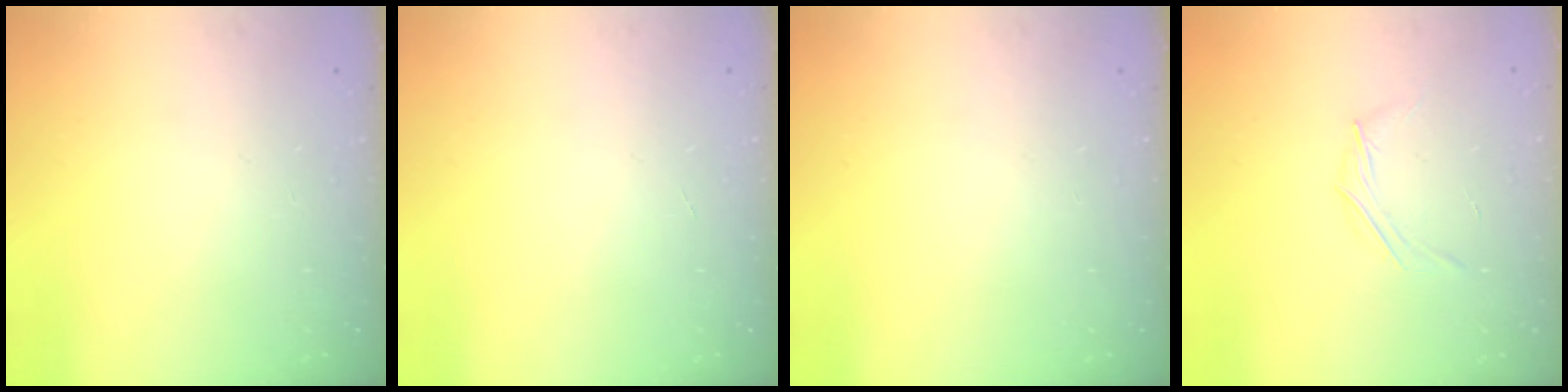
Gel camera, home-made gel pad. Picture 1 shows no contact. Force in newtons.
{"total": 0.0}
{"total": 0.0}
{"total": 3.9, "press": 3.7, "slide": 1.2}